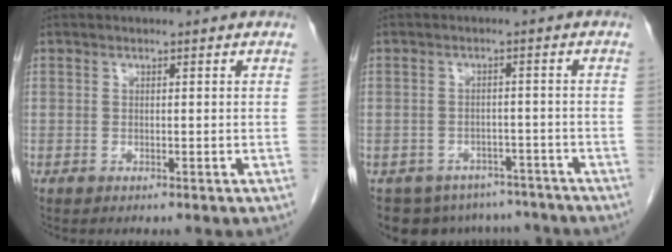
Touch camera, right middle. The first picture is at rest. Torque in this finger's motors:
{"motor_torque": [-0.06, 0.07, -0.08, 0.01]}